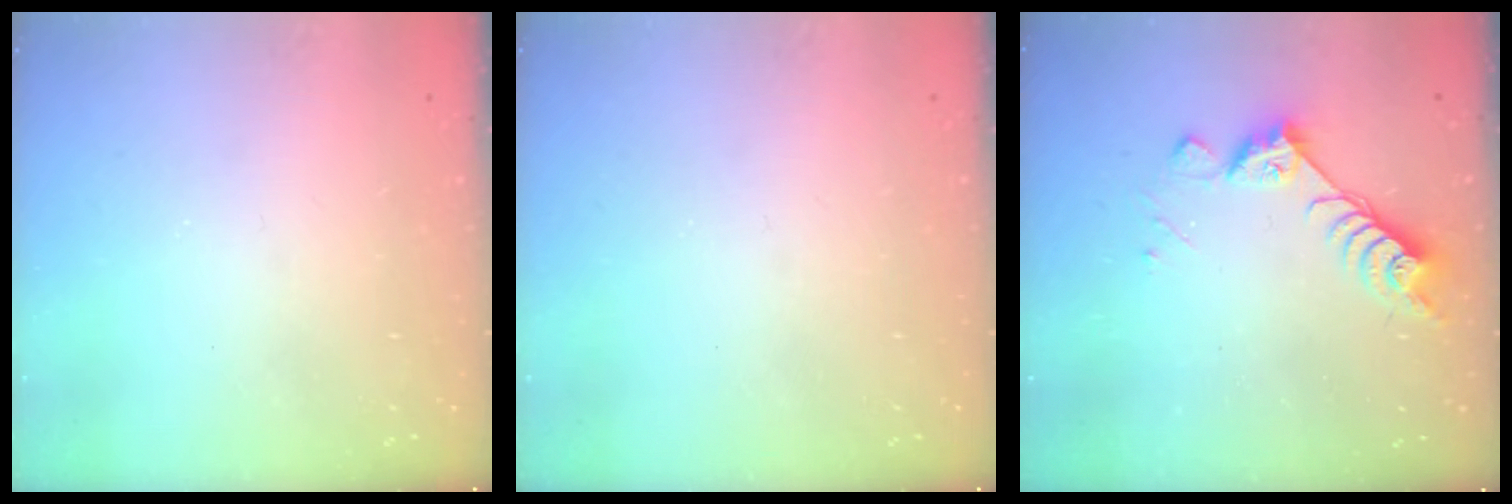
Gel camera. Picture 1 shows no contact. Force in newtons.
{"total": 0.6, "press": 0.3, "slide": 0.5}
{"total": 7.0, "press": 6.9, "slide": 1.4}